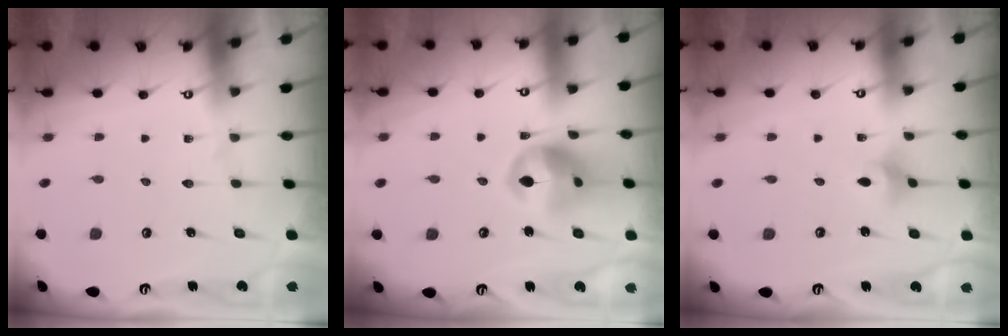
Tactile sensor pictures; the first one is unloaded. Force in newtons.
{"total": 13.2, "press": 13.0, "slide": 1.9}
{"total": 2.8, "press": 2.7, "slide": 0.7}